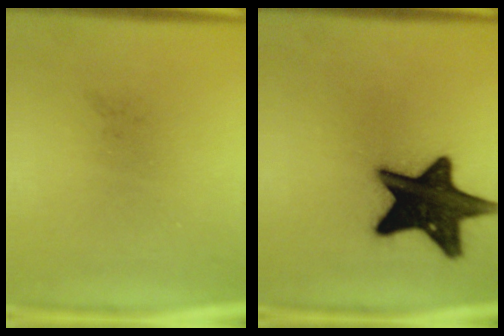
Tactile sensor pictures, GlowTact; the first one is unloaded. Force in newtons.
{"total": 18.3}